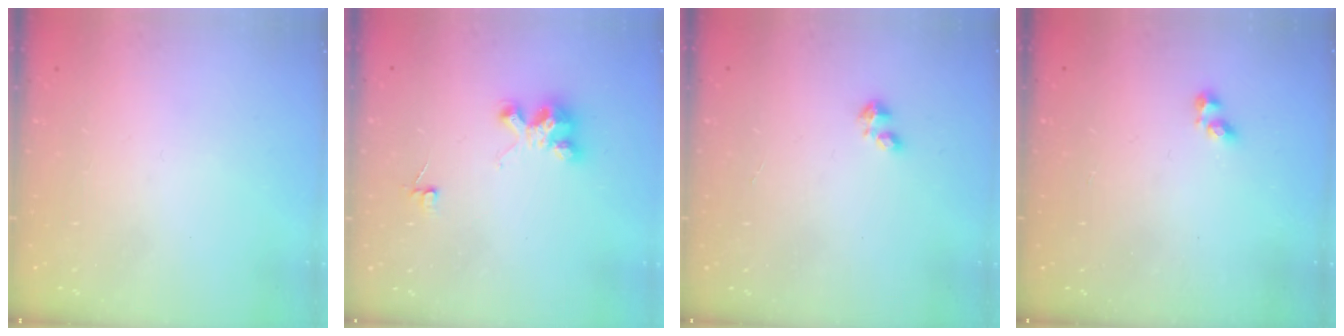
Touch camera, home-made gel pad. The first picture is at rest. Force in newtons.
{"total": 4.1, "press": 4.1, "slide": 0.2}
{"total": 1.8, "press": 1.8, "slide": 0.4}
{"total": 1.9, "press": 1.9, "slide": 0.3}